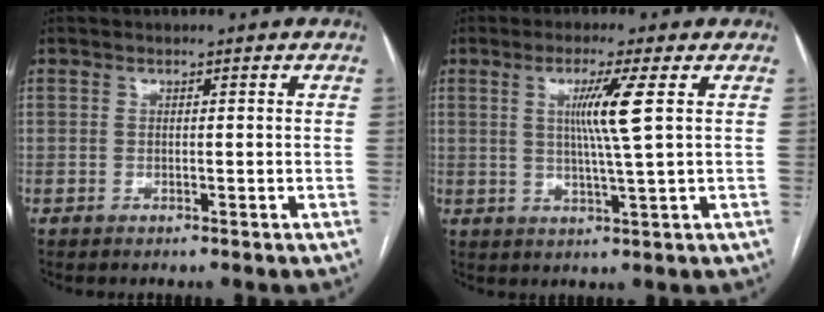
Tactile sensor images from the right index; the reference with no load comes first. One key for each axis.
{"total": 6.3, "fx": 1.6, "fy": -1.3, "fz": 6.0, "tx": -0.111, "ty": -0.005, "tz": 0.031}